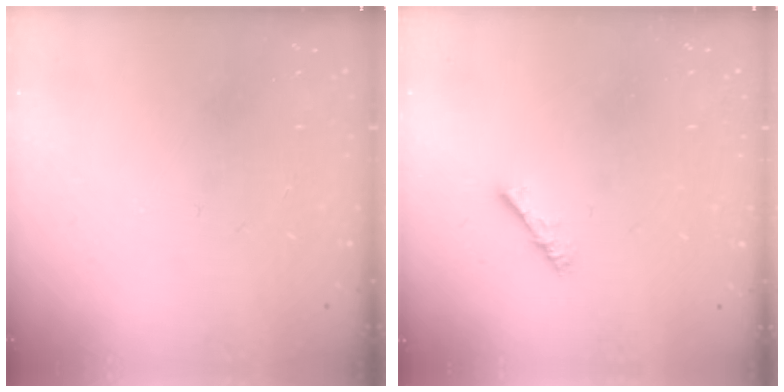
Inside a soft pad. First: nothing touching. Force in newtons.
{"total": 2.8, "press": 2.8, "slide": 0.5}